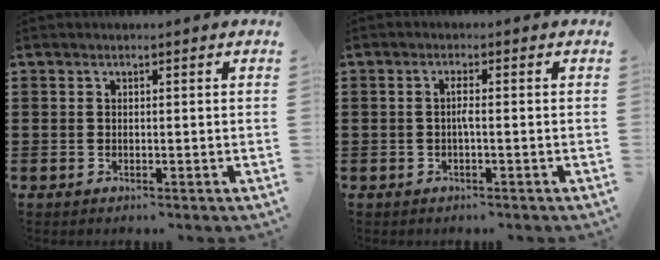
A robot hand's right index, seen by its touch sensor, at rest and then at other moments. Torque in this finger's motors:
{"motor_torque": [0.61, -0.30, 0.27, 0.08]}